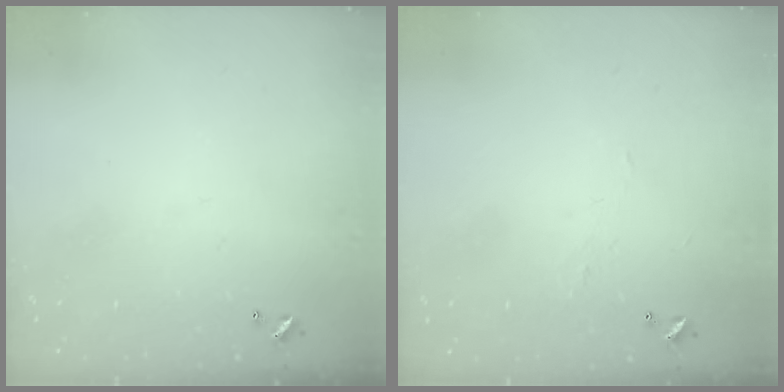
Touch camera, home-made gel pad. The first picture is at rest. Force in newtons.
{"total": 1.0, "press": 0.9, "slide": 0.4}